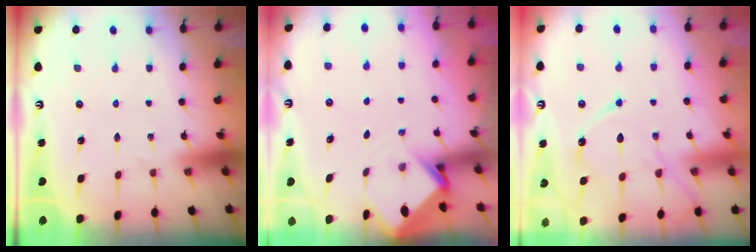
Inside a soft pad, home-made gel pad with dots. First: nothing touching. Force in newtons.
{"total": 3.1, "press": 3.1, "slide": 0.2}
{"total": 11.7, "press": 11.7, "slide": 0.6}